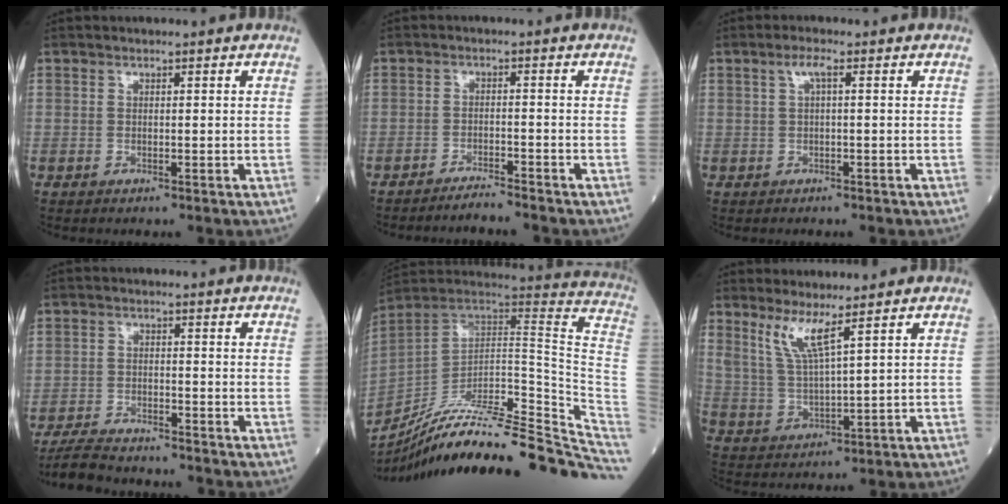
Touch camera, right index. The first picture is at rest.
{"total": 3.4, "force": [-3.3, -0.5, 0.5], "torque": [-0.007, -0.012, -0.053]}
{"total": 1.7, "force": [0.3, 0.3, 1.7], "torque": [-0.034, 0.007, 0.005]}
{"total": 8.1, "force": [-7.7, 0.9, 2.5], "torque": [-0.042, -0.017, -0.129]}
{"total": 32.4, "force": [-28.3, 2.0, 15.5], "torque": [-0.116, -0.019, -0.403]}
{"total": 5.9, "force": [3.9, -0.1, 4.4], "torque": [-0.096, -0.011, 0.087]}